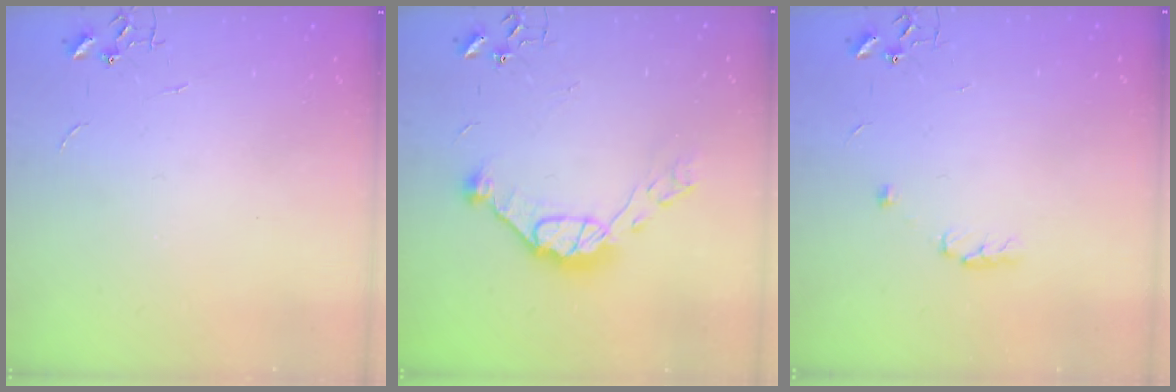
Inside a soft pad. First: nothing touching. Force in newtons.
{"total": 13.0, "press": 12.9, "slide": 1.4}
{"total": 5.3, "press": 5.2, "slide": 0.8}